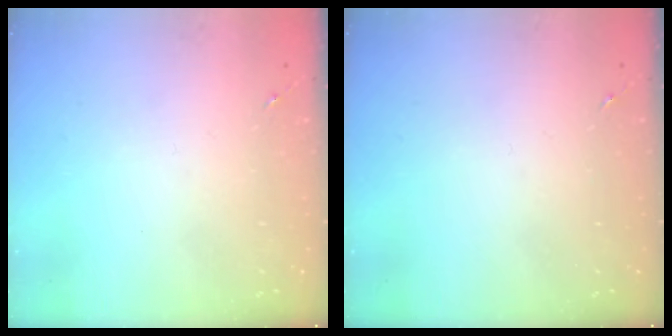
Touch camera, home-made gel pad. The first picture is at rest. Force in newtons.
{"total": 0.0}